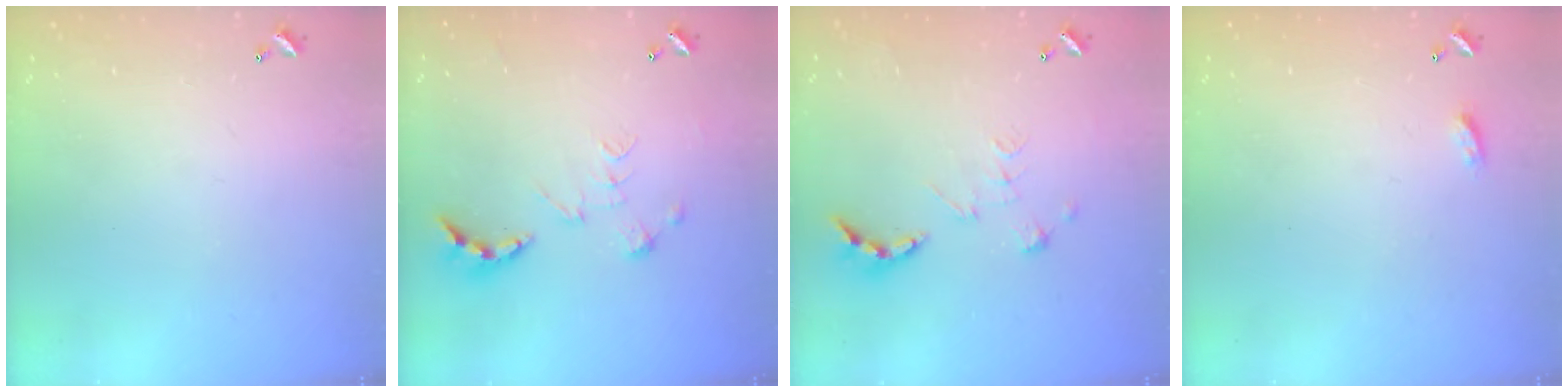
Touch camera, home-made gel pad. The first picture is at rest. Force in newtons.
{"total": 0.8, "press": 0.8, "slide": 0.3}
{"total": 2.7, "press": 2.2, "slide": 1.5}
{"total": 3.1, "press": 3.0, "slide": 0.4}